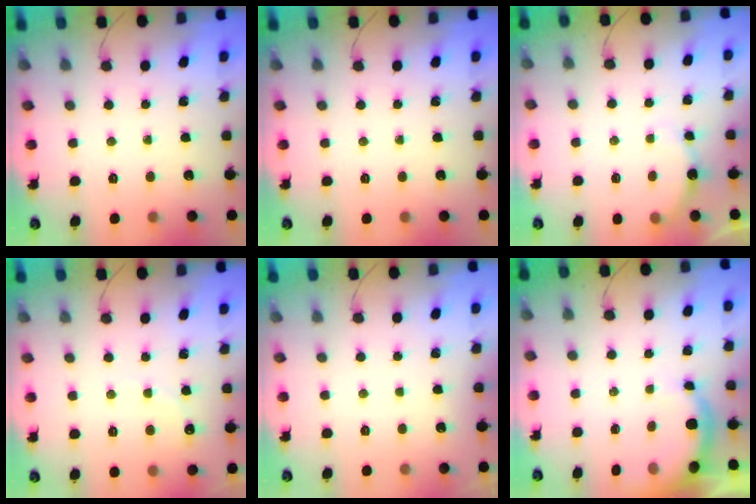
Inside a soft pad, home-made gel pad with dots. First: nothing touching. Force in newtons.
{"total": 0.0}
{"total": 3.9, "press": 3.7, "slide": 1.2}
{"total": 7.2, "press": 7.0, "slide": 1.3}
{"total": 2.9, "press": 2.9, "slide": 0.1}
{"total": 6.6, "press": 6.6, "slide": 0.1}